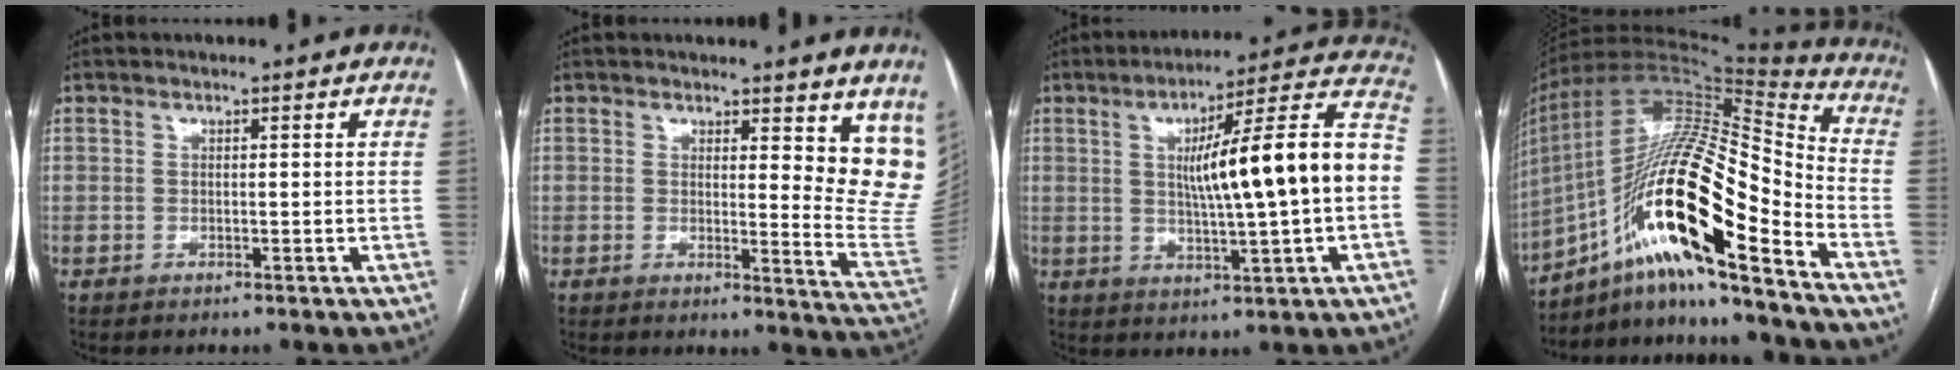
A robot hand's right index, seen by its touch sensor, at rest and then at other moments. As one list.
[{"total": 10.6, "force": [7.0, 3.0, 7.4], "torque": [-0.071, -0.042, 0.061]}, {"total": 17.9, "force": [0.3, 0.8, 17.9], "torque": [-0.268, 0.026, 0.002]}, {"total": 24.3, "force": [-12.5, 3.8, 20.5], "torque": [-0.385, -0.001, -0.221]}]